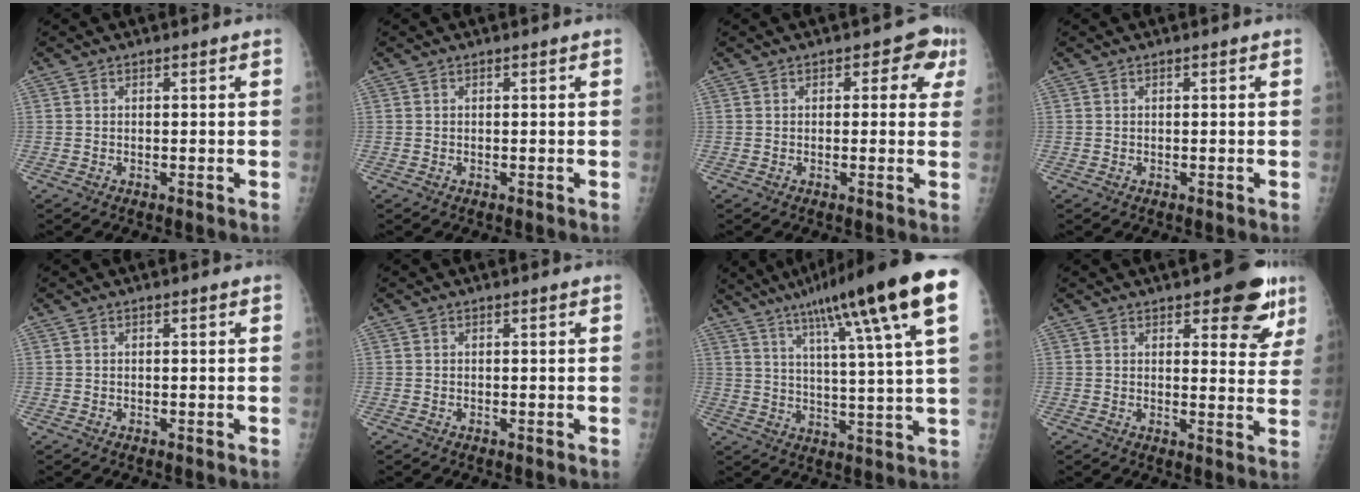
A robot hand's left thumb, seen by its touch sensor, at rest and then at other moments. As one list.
[{"total": 0.0}, {"total": 5.1, "force": [1.7, 3.2, 3.5], "torque": [0.003, 0.001, 0.007]}, {"total": 0.0}, {"total": 0.0}, {"total": 0.0}, {"total": 22.2, "force": [11.7, 1.8, 18.7], "torque": [-0.282, -0.012, 0.165]}, {"total": 10.2, "force": [5.9, 4.1, 7.2], "torque": [-0.047, -0.027, 0.071]}]